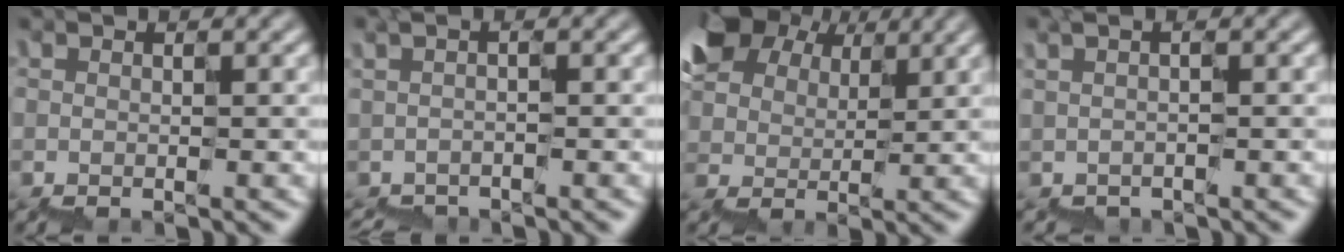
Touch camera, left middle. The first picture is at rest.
{"total": 1.2, "force": [-1.1, 0.1, 0.5], "torque": [-0.009, -0.004, -0.020]}
{"total": 11.5, "force": [5.9, 8.3, 5.2], "torque": [-0.130, 0.034, 0.100]}
{"total": 0.5, "force": [0.1, 0.1, 0.5], "torque": [-0.012, -0.005, 0.001]}